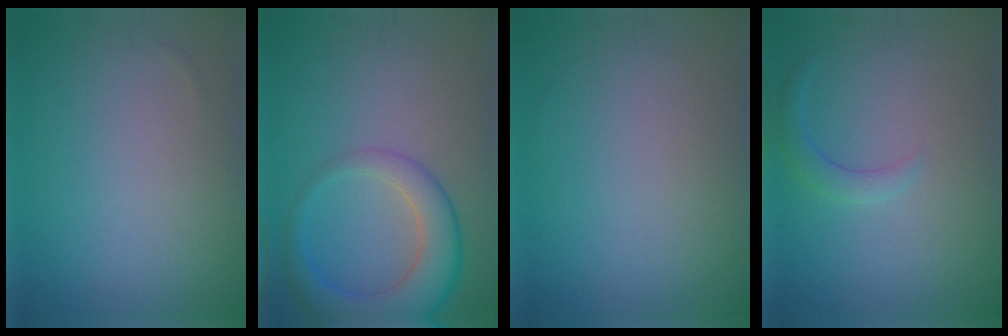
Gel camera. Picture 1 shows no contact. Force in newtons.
{"total": 5.8, "press": 5.8, "slide": 0.4}
{"total": 0.0}
{"total": 1.6, "press": 1.6, "slide": 0.2}